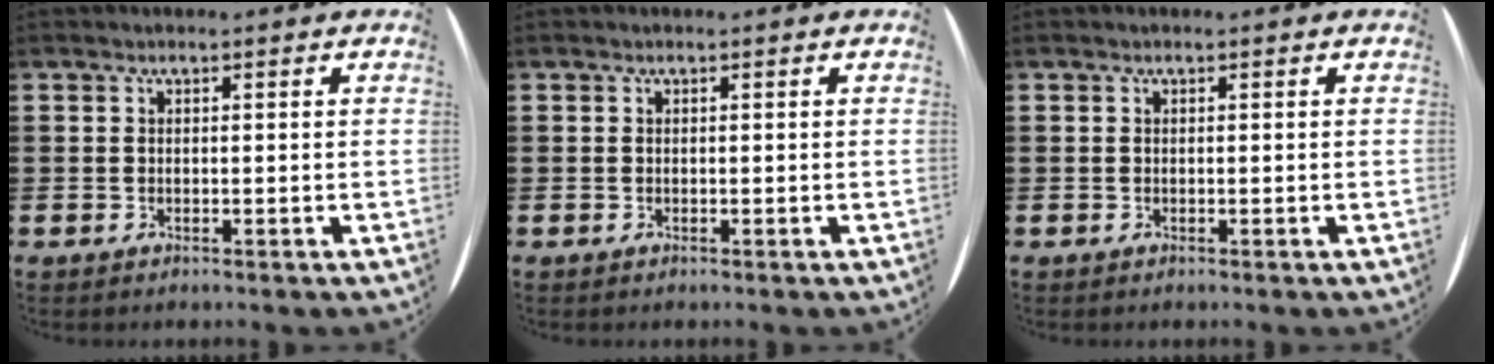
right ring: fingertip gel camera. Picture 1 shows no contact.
{"total": 0.0}
{"total": 0.0}